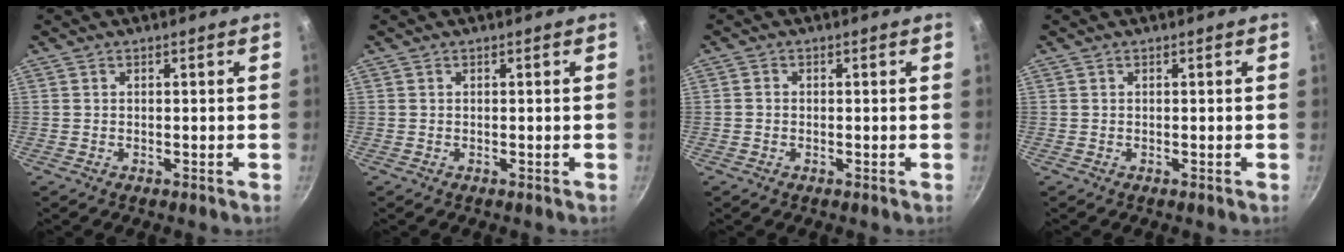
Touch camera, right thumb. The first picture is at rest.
{"total": 0.0}
{"total": 1.1, "force": [-0.3, 0.9, 0.4], "torque": [-0.006, 0.003, -0.007]}
{"total": 0.0}